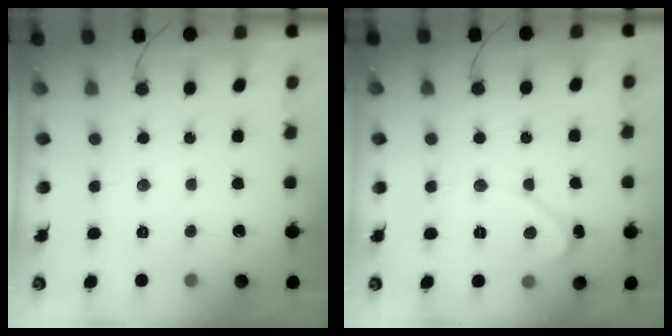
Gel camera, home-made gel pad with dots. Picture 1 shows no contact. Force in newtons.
{"total": 2.1, "press": 2.1, "slide": 0.2}